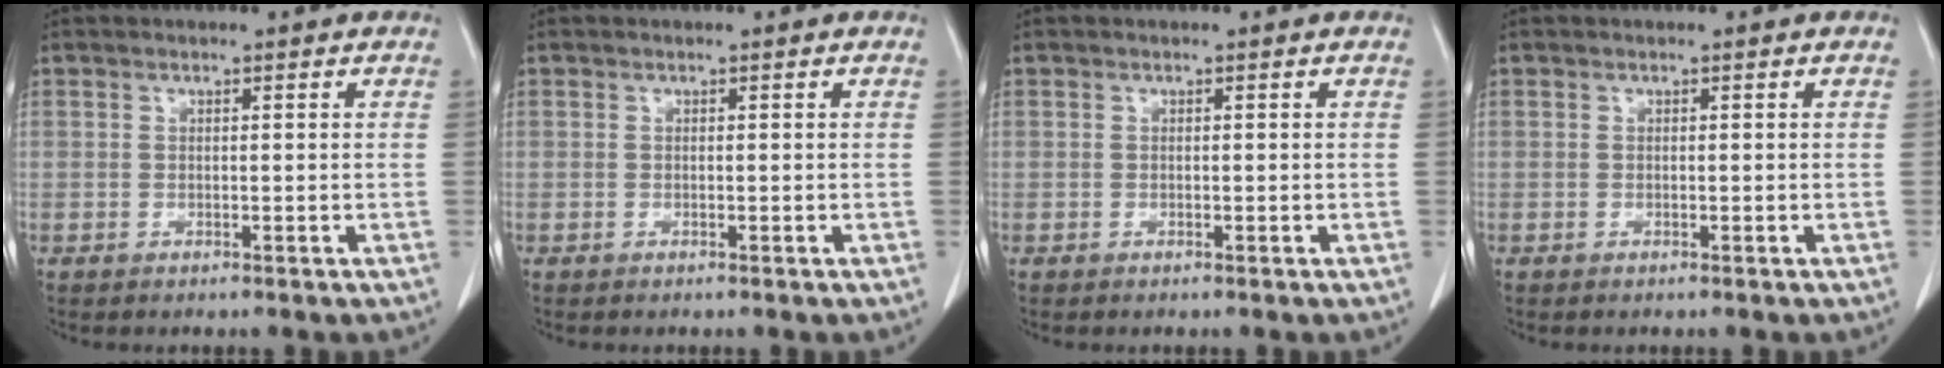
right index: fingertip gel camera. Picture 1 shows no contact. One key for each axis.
{"total": 0.0}
{"total": 0.0}
{"total": 0.0}